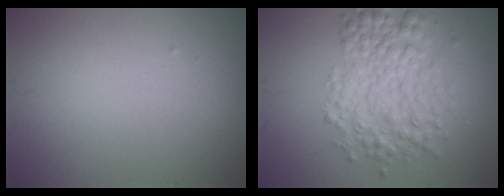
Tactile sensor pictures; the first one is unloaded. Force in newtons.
{"total": 5.4, "press": 5.4, "slide": 0.1}